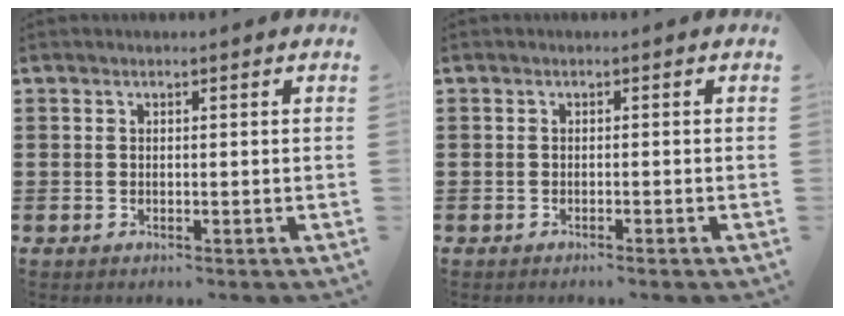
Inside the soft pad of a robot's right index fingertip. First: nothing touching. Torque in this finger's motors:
{"motor_torque": [-0.68, 0.68, -0.25, -0.04]}